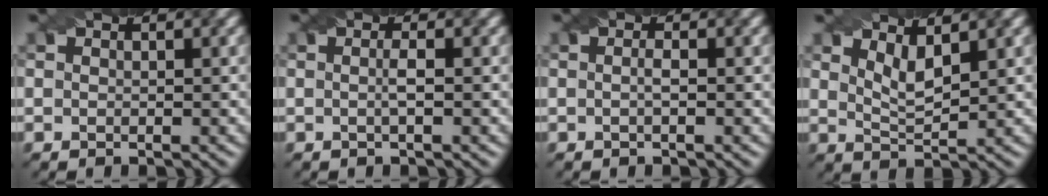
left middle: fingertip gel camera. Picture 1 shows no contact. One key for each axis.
{"total": 1.2, "fx": -0.1, "fy": 0.1, "fz": 1.2, "tx": -0.026, "ty": 0.000, "tz": -0.003}
{"total": 0.9, "fx": -0.1, "fy": 0.2, "fz": 0.9, "tx": -0.015, "ty": -0.003, "tz": -0.002}
{"total": 2.6, "fx": 1.6, "fy": 0.7, "fz": 1.9, "tx": -0.038, "ty": -0.007, "tz": 0.031}